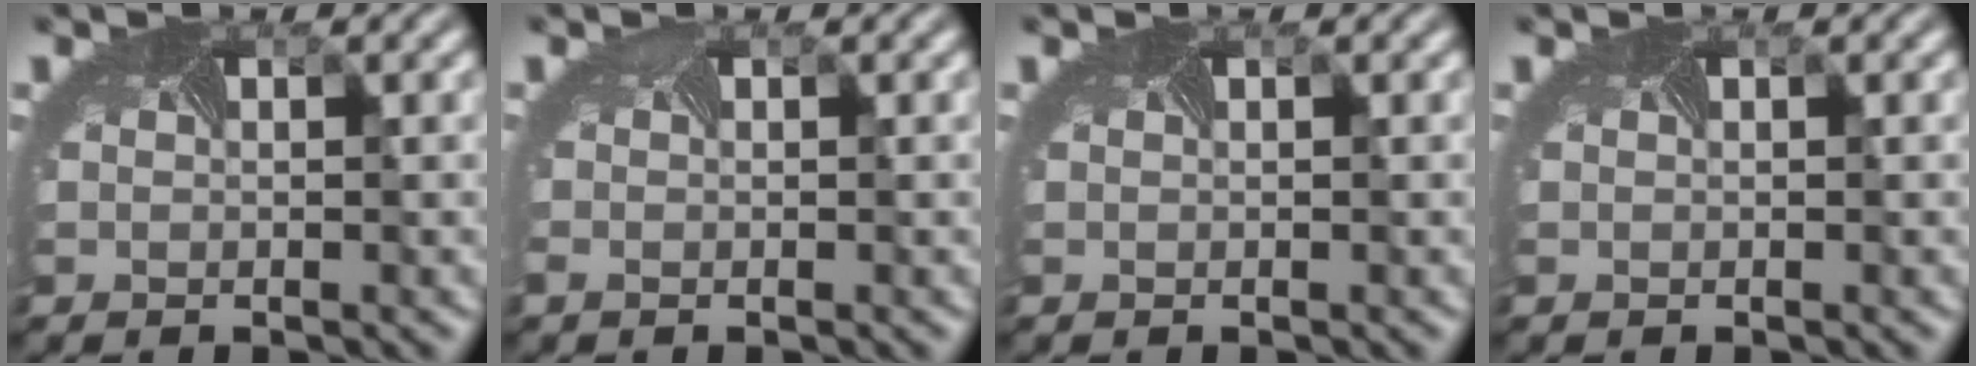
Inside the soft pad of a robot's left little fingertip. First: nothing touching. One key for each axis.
{"total": 1.0, "fx": -0.5, "fy": 0.6, "fz": 0.6, "tx": -0.020, "ty": -0.007, "tz": -0.011}
{"total": 0.0}
{"total": 0.0}